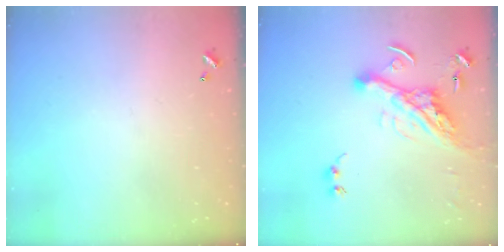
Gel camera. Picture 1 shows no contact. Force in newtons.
{"total": 12.6, "press": 12.4, "slide": 2.4}